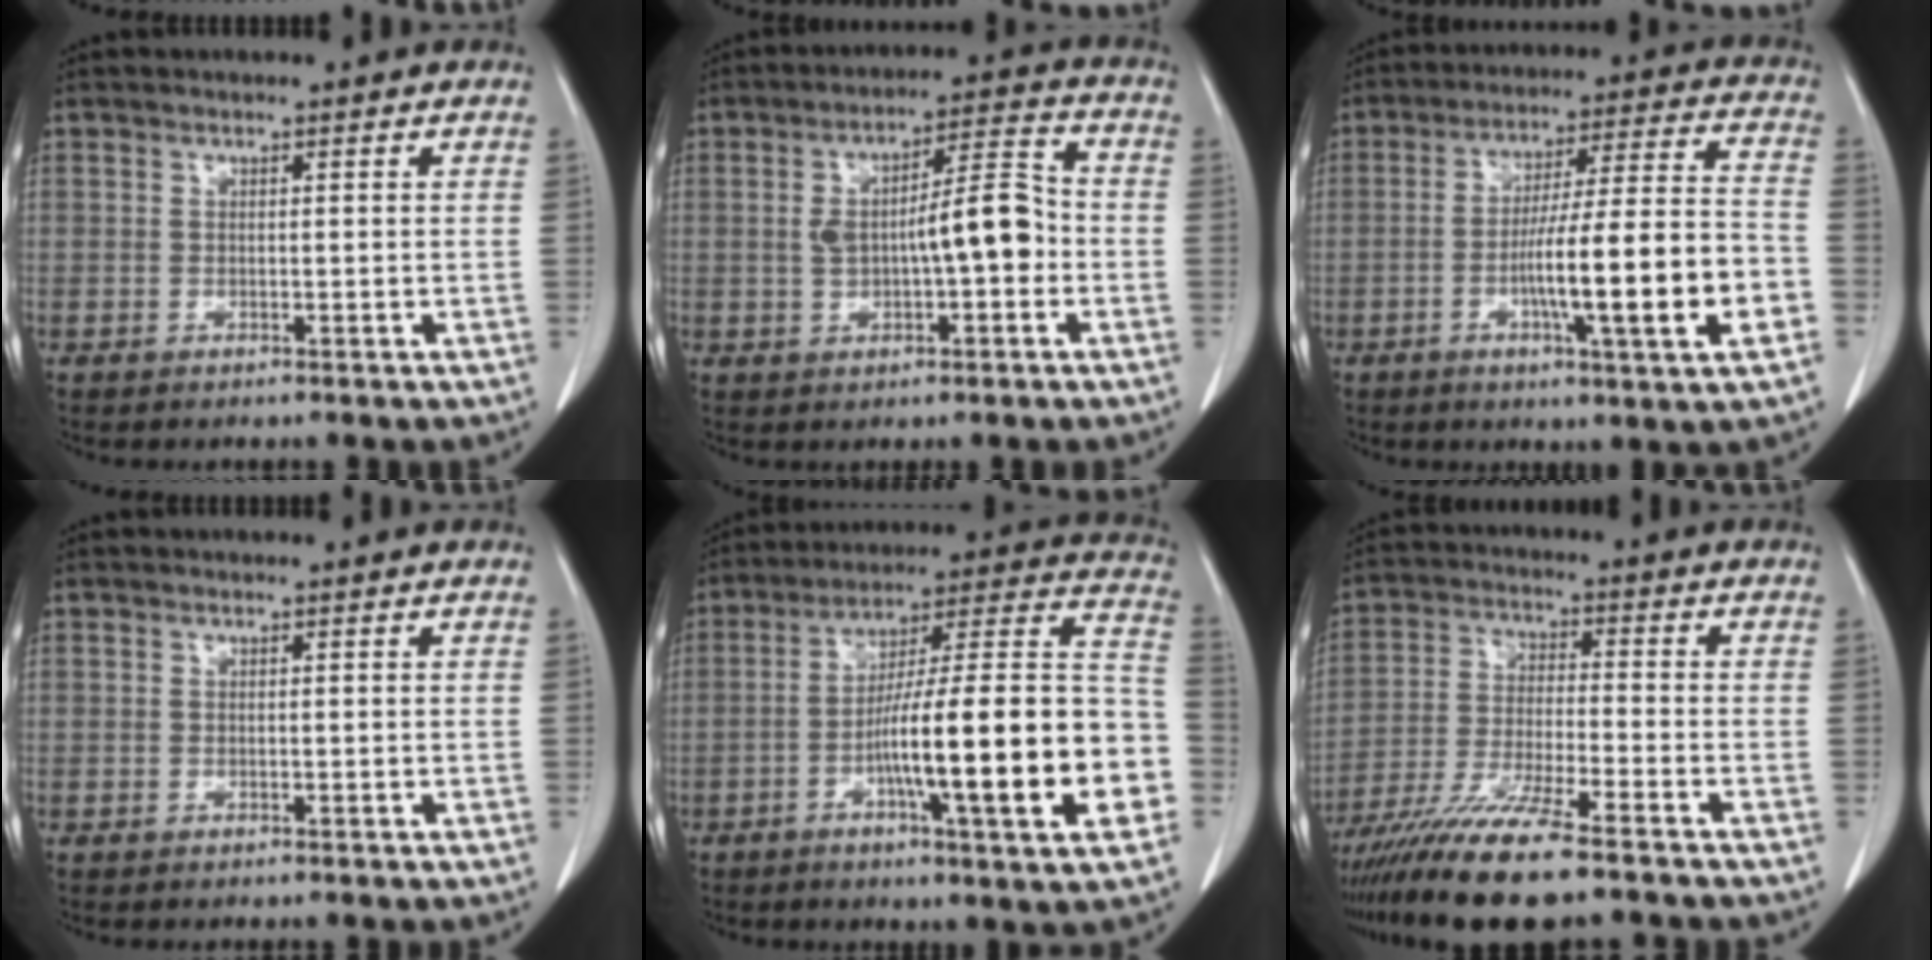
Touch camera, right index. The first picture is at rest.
{"total": 9.5, "force": [-0.8, 2.5, 9.1], "torque": [-0.158, 0.029, -0.007]}
{"total": 16.5, "force": [-4.8, 0.6, 15.8], "torque": [-0.262, 0.004, -0.071]}
{"total": 0.0}
{"total": 23.6, "force": [-6.4, 1.5, 22.6], "torque": [-0.287, 0.013, -0.096]}
{"total": 13.0, "force": [-10.2, 0.4, 8.0], "torque": [-0.149, -0.036, -0.178]}